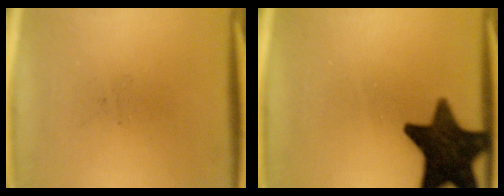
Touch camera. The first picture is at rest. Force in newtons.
{"total": 14.9}